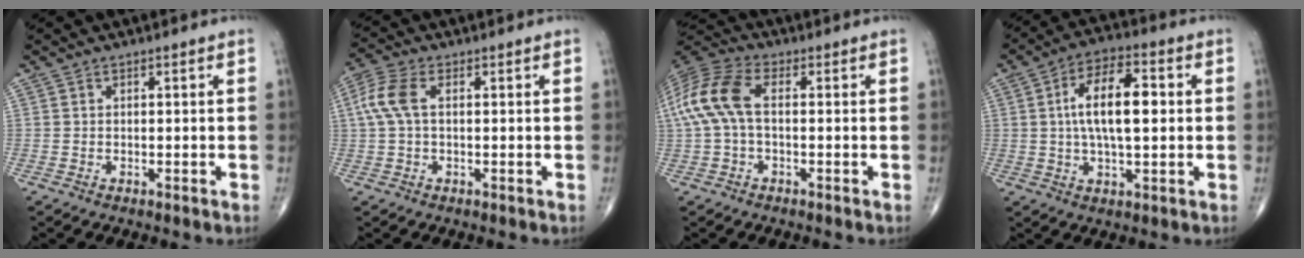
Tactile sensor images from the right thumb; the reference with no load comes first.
{"total": 6.3, "force": [1.1, 3.3, 5.2], "torque": [-0.141, 0.022, 0.019]}
{"total": 11.6, "force": [0.5, 6.2, 9.7], "torque": [-0.227, 0.033, 0.005]}
{"total": 12.5, "force": [1.3, 5.3, 11.3], "torque": [-0.194, 0.013, 0.017]}